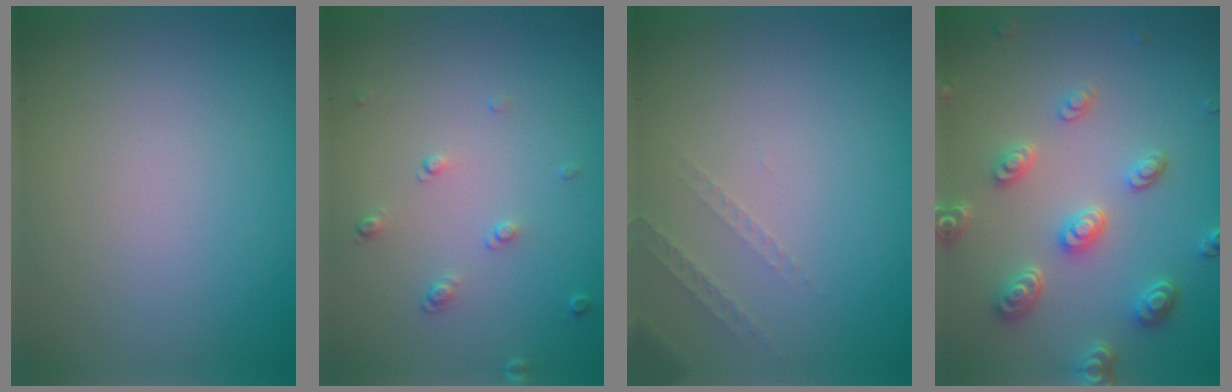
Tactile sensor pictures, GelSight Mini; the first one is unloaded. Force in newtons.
{"total": 1.1, "press": 0.8, "slide": 0.8}
{"total": 1.3, "press": 1.2, "slide": 0.4}
{"total": 4.6, "press": 3.6, "slide": 2.8}